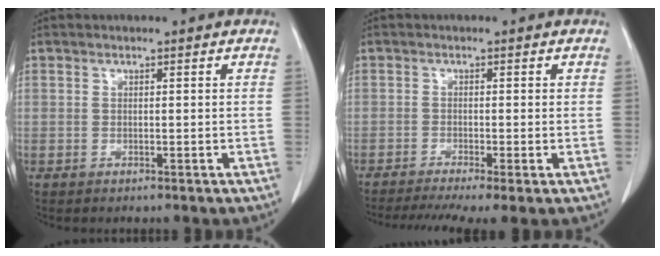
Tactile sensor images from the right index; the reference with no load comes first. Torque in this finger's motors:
{"motor_torque": [1.13, -1.01, 0.14, 0.12]}